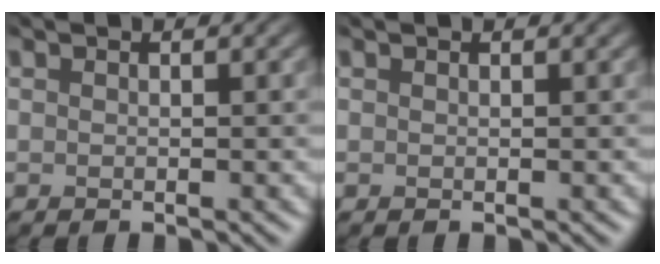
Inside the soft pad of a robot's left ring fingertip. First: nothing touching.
{"total": 0.0}